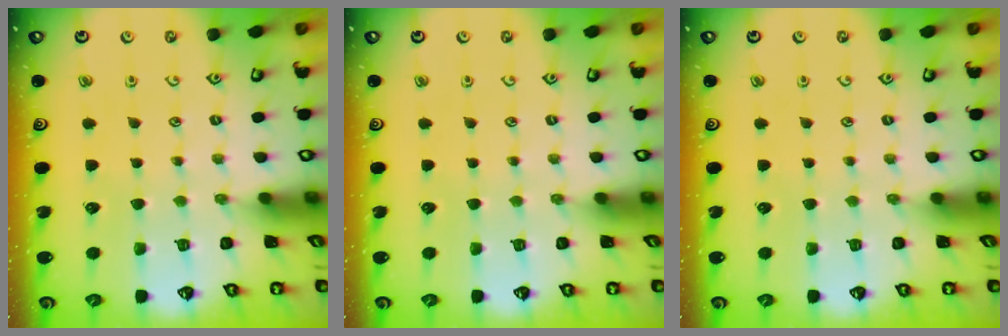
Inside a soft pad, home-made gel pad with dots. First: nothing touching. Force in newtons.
{"total": 0.0}
{"total": 0.0}